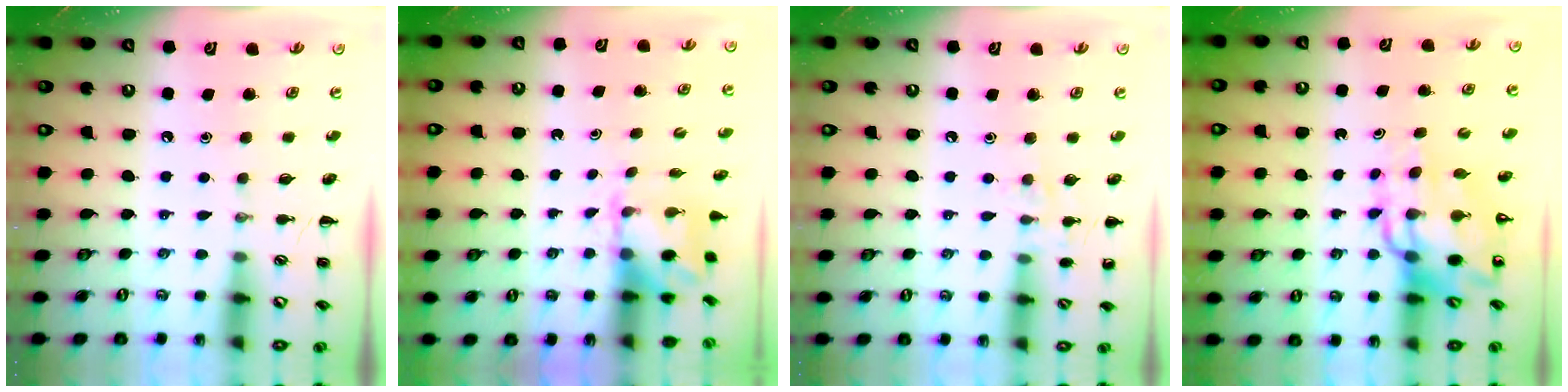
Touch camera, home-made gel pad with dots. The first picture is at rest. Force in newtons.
{"total": 2.0, "press": 1.9, "slide": 0.7}
{"total": 6.9, "press": 6.6, "slide": 2.0}
{"total": 14.0, "press": 13.4, "slide": 4.1}